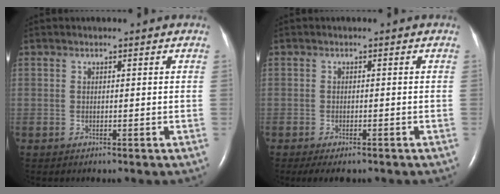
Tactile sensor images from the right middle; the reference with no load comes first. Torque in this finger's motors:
{"motor_torque": [-0.11, 0.16, 0.03, 0.01]}